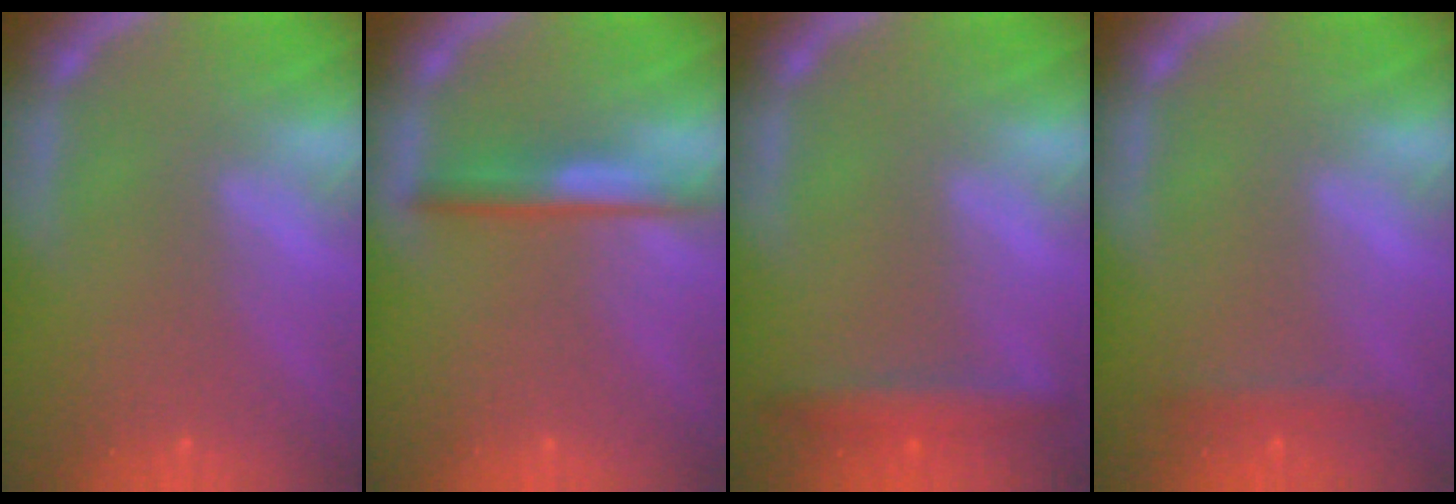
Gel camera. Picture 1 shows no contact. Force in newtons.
{"total": 3.0}
{"total": 2.9}
{"total": 1.4}